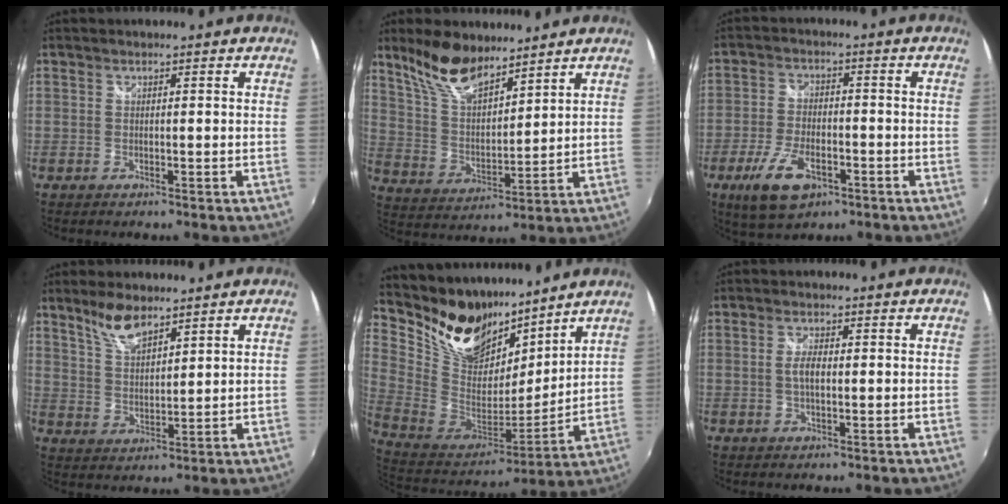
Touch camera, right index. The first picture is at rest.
{"total": 11.6, "force": [9.1, 4.0, 5.9], "torque": [-0.118, 0.012, 0.183]}
{"total": 10.4, "force": [-5.3, 5.0, 7.4], "torque": [-0.165, -0.014, -0.093]}
{"total": 6.8, "force": [5.2, 2.1, 3.7], "torque": [-0.068, 0.004, 0.106]}
{"total": 19.2, "force": [14.8, 9.7, 7.6], "torque": [-0.194, 0.000, 0.289]}
{"total": 2.6, "force": [0.0, 1.0, 2.4], "torque": [-0.047, 0.001, -0.003]}